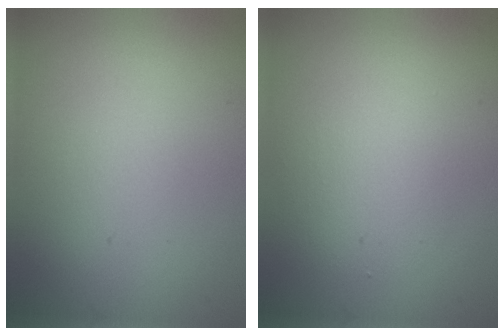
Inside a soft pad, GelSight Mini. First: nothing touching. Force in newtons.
{"total": 2.7, "press": 2.7, "slide": 0.3}